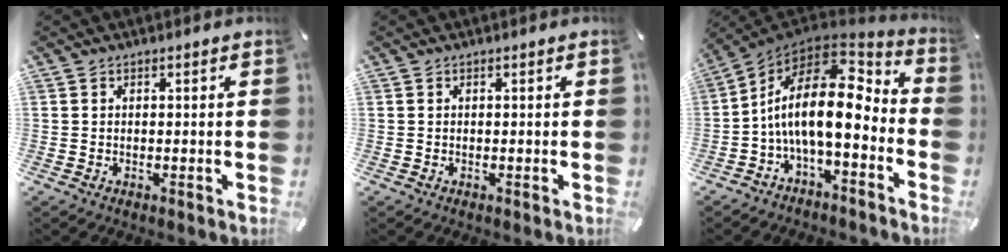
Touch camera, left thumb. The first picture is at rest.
{"total": 0.0}
{"total": 18.1, "force": [0.3, 8.4, 16.0], "torque": [-0.302, -0.018, 0.000]}